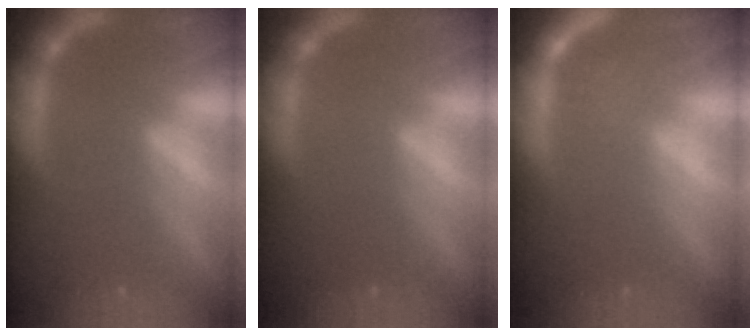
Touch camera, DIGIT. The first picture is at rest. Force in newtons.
{"total": 0.0}
{"total": 2.5}